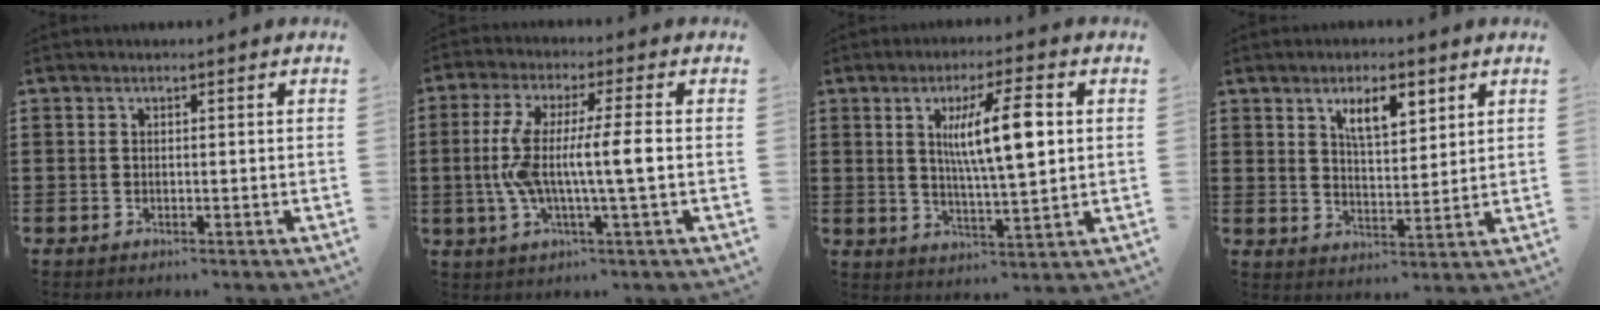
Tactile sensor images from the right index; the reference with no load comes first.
{"total": 9.3, "force": [-1.0, 0.8, 9.2], "torque": [-0.191, -0.013, -0.028]}
{"total": 10.0, "force": [2.3, 2.1, 9.5], "torque": [-0.176, 0.004, 0.034]}
{"total": 6.0, "force": [3.3, 2.2, 4.5], "torque": [-0.081, 0.001, 0.052]}